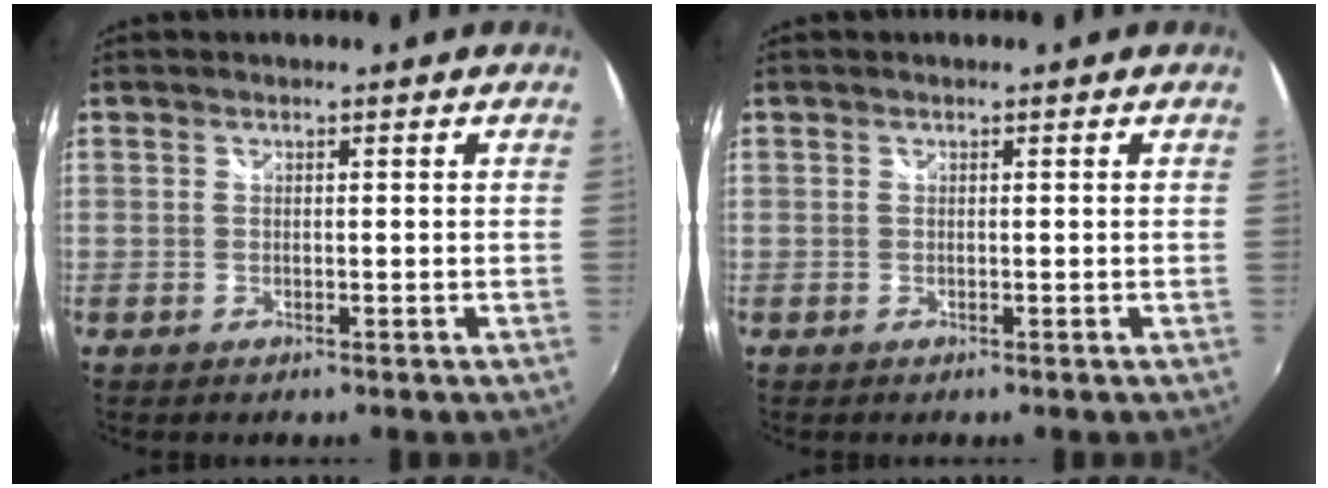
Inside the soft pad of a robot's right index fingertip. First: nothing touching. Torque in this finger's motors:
{"motor_torque": [0.00, 0.00, 0.00, 0.00]}